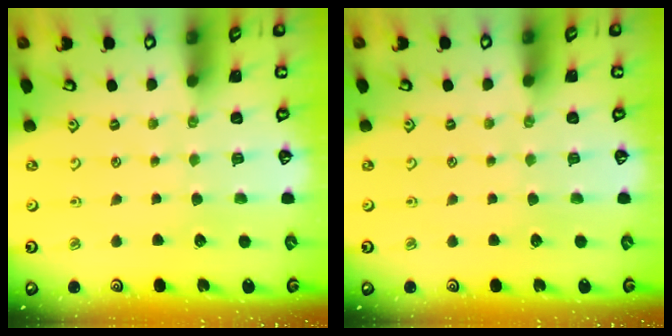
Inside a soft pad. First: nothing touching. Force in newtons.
{"total": 0.0}